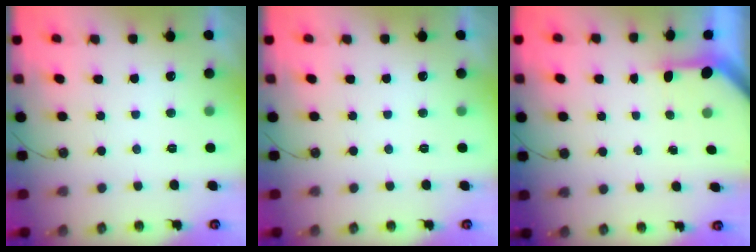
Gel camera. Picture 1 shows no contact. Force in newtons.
{"total": 0.0}
{"total": 3.0, "press": 3.0, "slide": 0.2}